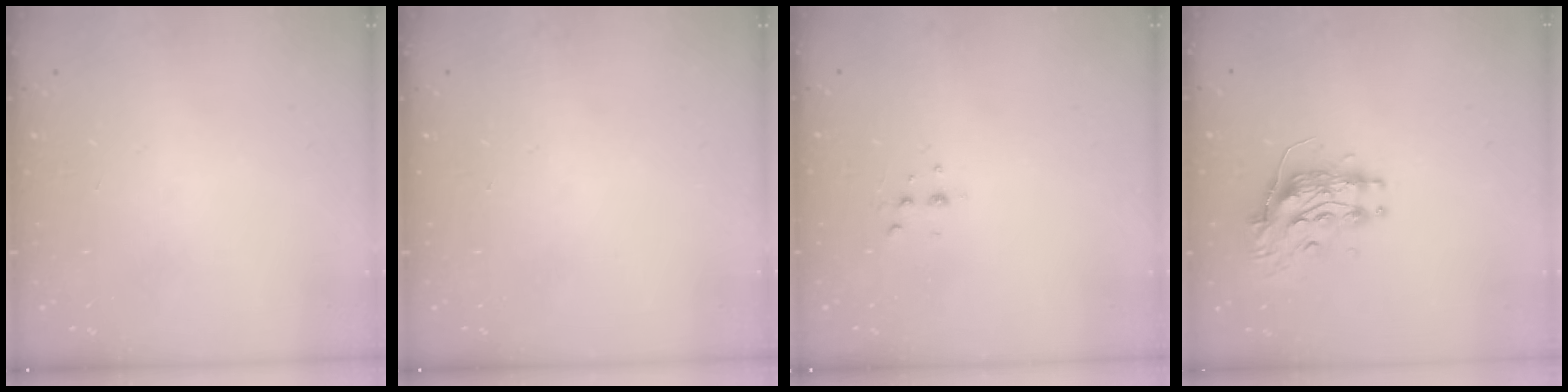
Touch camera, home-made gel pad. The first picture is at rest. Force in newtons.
{"total": 0.0}
{"total": 3.4, "press": 3.3, "slide": 0.7}
{"total": 10.1, "press": 10.1, "slide": 0.4}